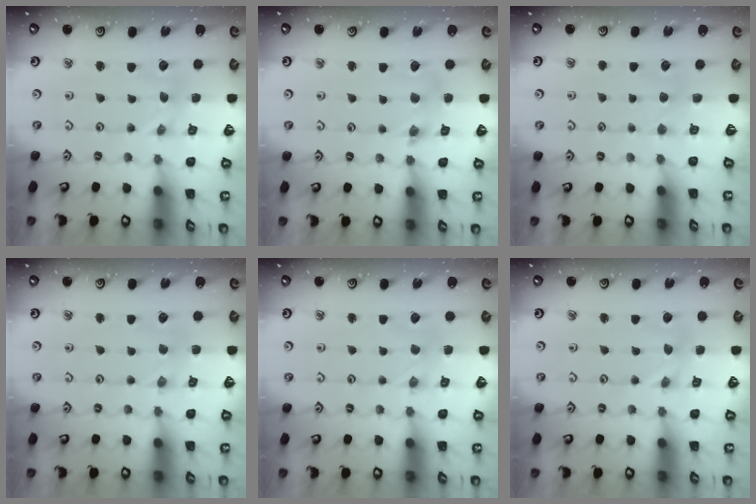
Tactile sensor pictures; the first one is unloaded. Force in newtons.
{"total": 4.7, "press": 4.7, "slide": 0.3}
{"total": 2.1, "press": 2.0, "slide": 0.4}
{"total": 1.0, "press": 1.0, "slide": 0.1}
{"total": 1.6, "press": 1.6, "slide": 0.3}
{"total": 0.0}